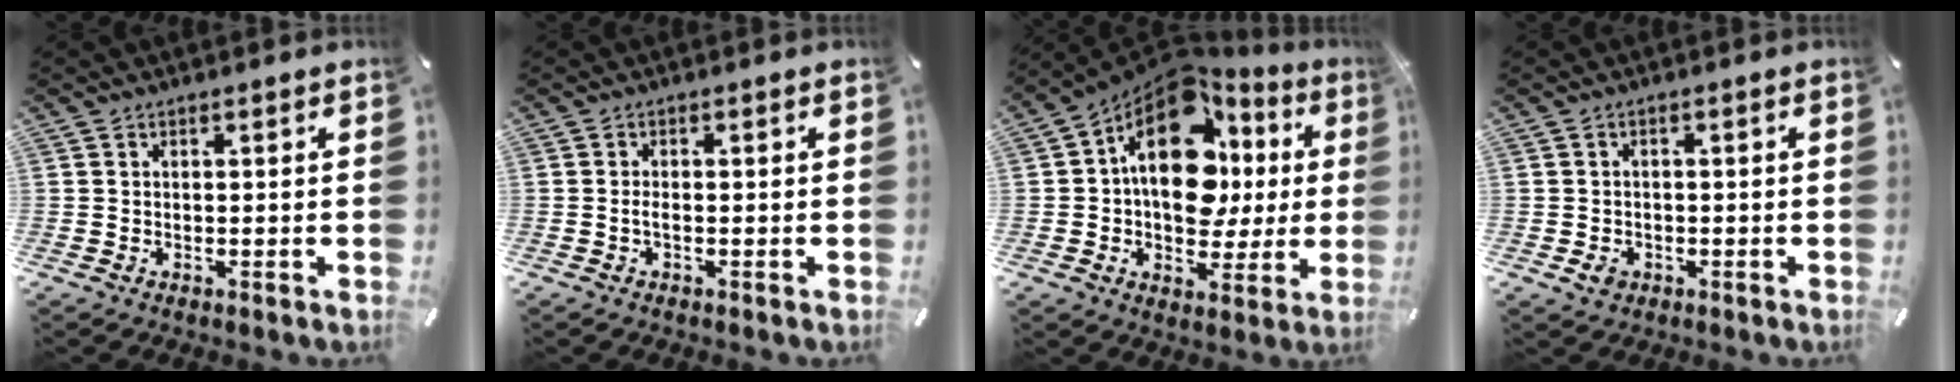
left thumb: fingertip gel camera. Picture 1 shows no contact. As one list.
[{"total": 1.5, "force": [-0.5, 0.5, 1.4], "torque": [-0.033, -0.002, -0.011]}, {"total": 19.0, "force": [4.0, 12.8, 13.4], "torque": [-0.203, -0.029, 0.068]}, {"total": 2.6, "force": [-1.0, 2.1, 1.3], "torque": [-0.029, 0.003, -0.021]}]